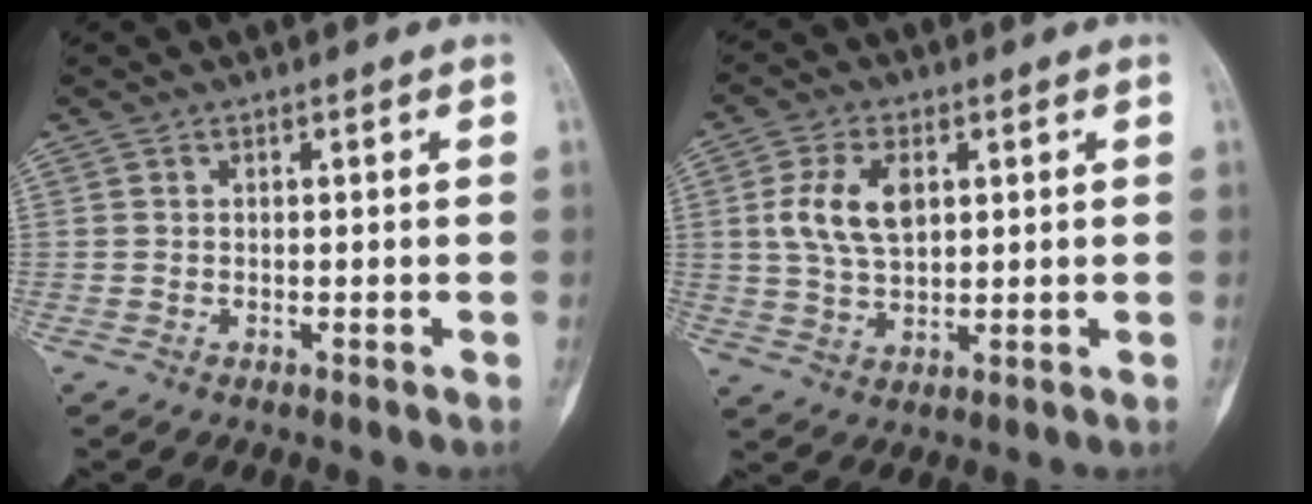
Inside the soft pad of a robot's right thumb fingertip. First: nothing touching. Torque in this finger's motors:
{"motor_torque": [0.13, 0.06, 0.70, 0.06, 0.07]}